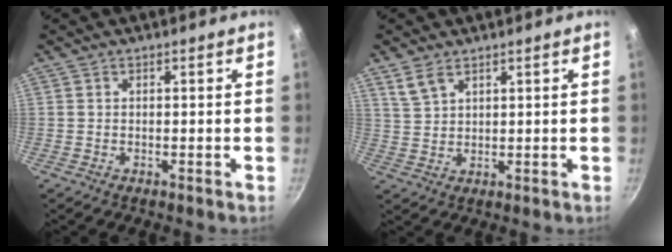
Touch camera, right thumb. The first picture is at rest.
{"total": 4.2, "force": [2.8, 2.1, 2.3], "torque": [-0.042, -0.010, 0.061]}